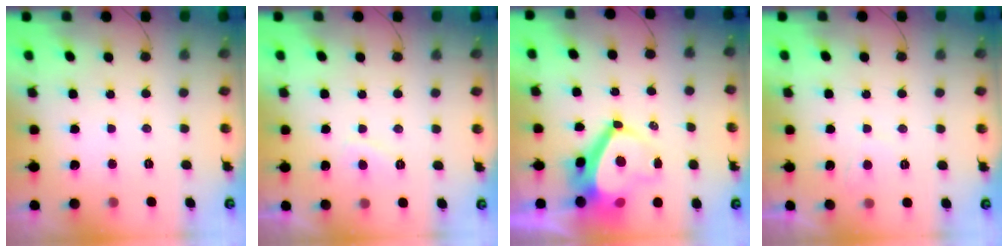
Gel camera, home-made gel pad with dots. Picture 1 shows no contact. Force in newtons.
{"total": 2.8, "press": 2.7, "slide": 0.9}
{"total": 6.7, "press": 6.6, "slide": 0.9}
{"total": 0.5, "press": 0.2, "slide": 0.5}